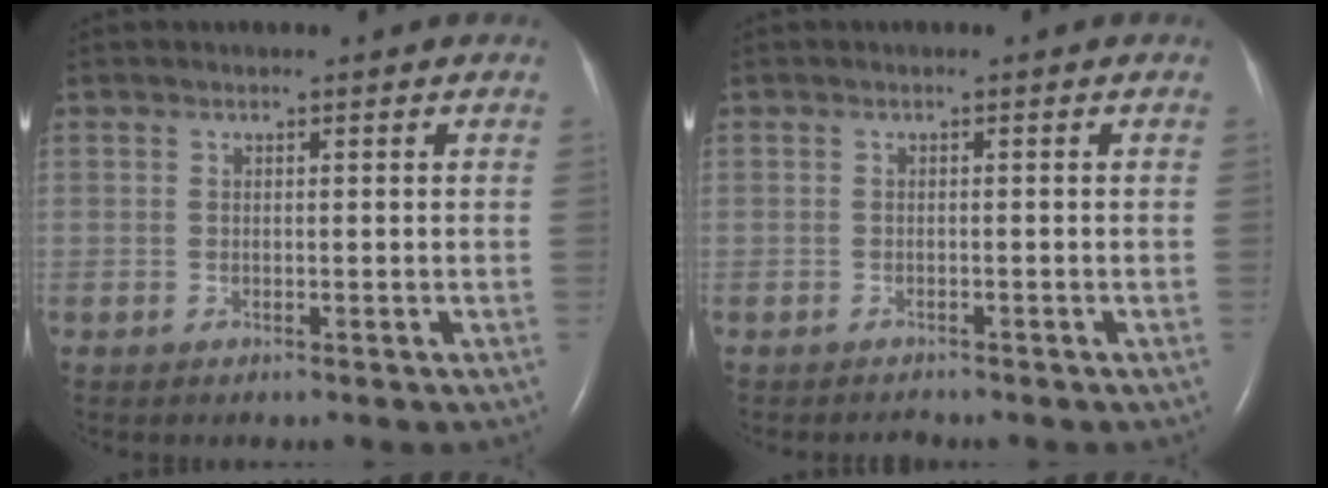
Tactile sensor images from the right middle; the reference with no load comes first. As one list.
[{"total": 1.2, "force": [-1.2, 0.2, 0.1], "torque": [-0.004, -0.005, -0.016]}]